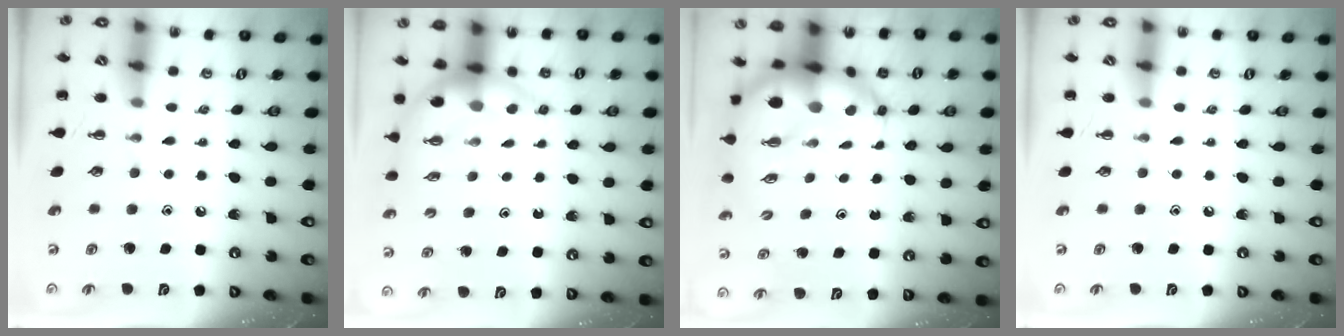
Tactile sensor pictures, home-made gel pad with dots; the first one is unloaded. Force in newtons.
{"total": 6.6, "press": 6.5, "slide": 1.2}
{"total": 10.9, "press": 10.4, "slide": 3.1}
{"total": 0.0}